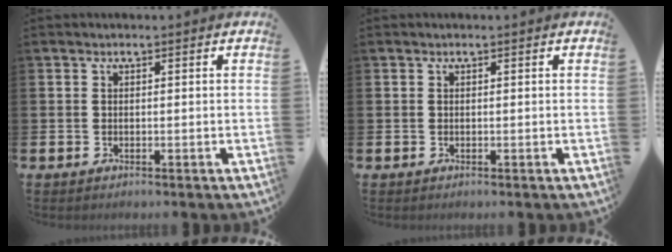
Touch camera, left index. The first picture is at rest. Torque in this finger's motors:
{"motor_torque": [0.06, -0.21, 0.03, 0.00]}